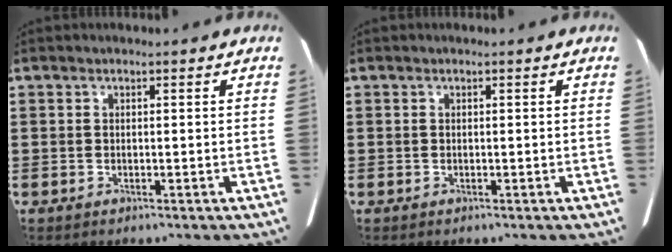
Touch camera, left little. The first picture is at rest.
{"total": 0.0}